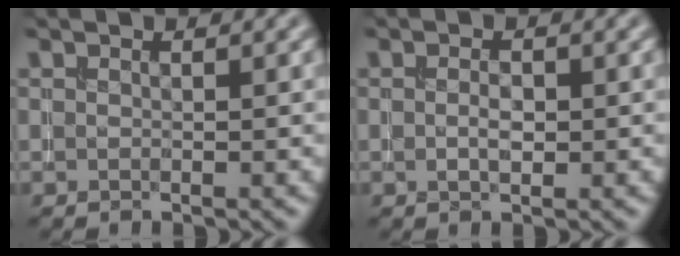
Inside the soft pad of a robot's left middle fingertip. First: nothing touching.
{"total": 1.5, "force": [0.0, 0.8, 1.3], "torque": [-0.025, 0.000, -0.002]}